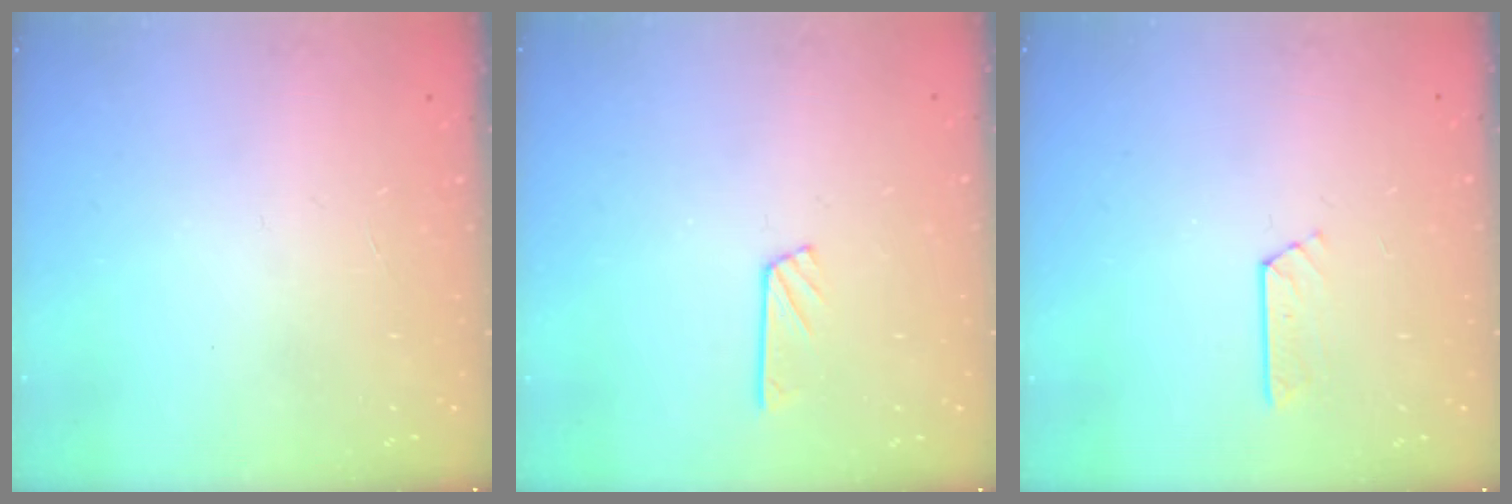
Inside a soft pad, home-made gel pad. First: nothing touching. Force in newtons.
{"total": 3.9, "press": 3.9, "slide": 0.4}
{"total": 3.3, "press": 3.3, "slide": 0.4}